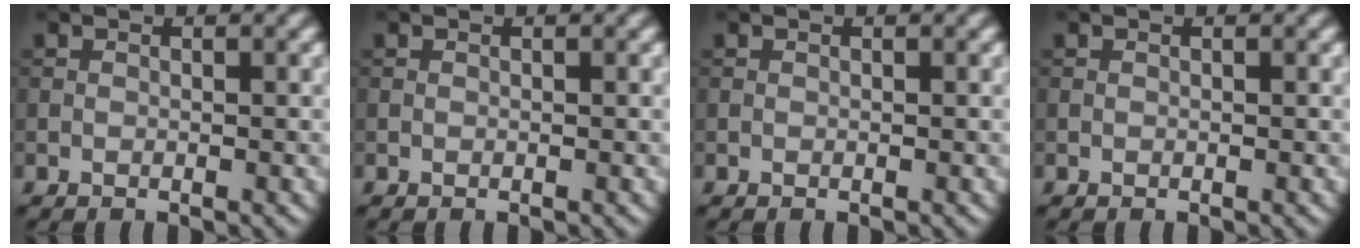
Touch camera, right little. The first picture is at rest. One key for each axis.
{"total": 0.0}
{"total": 0.0}
{"total": 0.0}